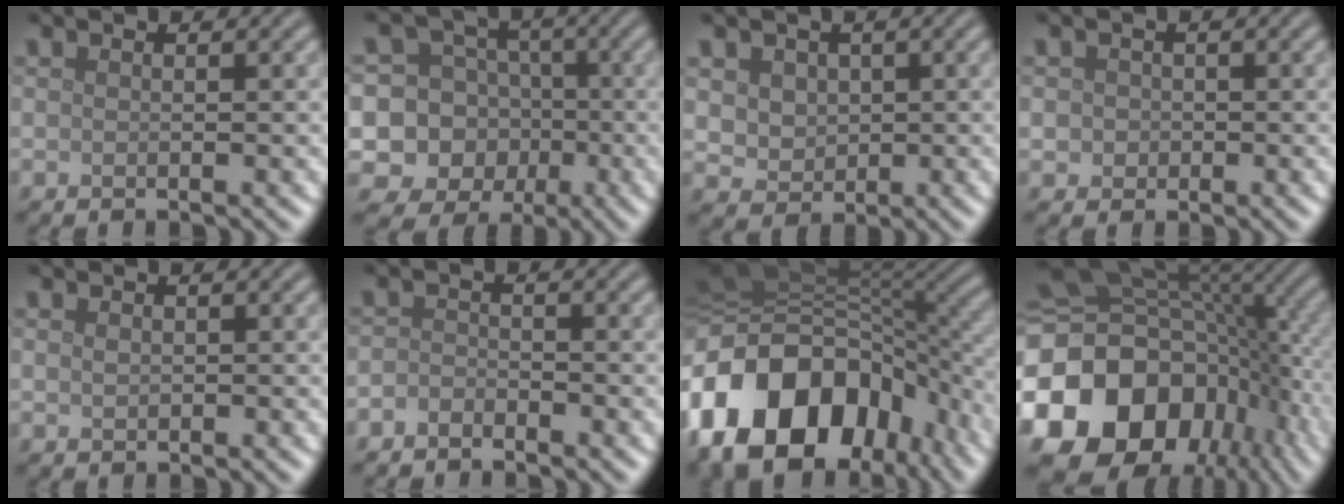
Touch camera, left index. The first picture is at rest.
{"total": 14.9, "force": [-2.8, 14.3, 2.7], "torque": [-0.092, 0.004, -0.061]}
{"total": 3.8, "force": [1.2, 3.2, 1.7], "torque": [-0.040, 0.005, 0.023]}
{"total": 1.6, "force": [0.1, 1.5, 0.5], "torque": [0.001, 0.000, 0.002]}
{"total": 0.7, "force": [0.1, 0.6, 0.4], "torque": [-0.009, -0.001, 0.003]}
{"total": 1.4, "force": [-1.2, 0.6, 0.4], "torque": [-0.007, 0.003, -0.027]}
{"total": 18.0, "force": [-7.0, 12.4, 11.0], "torque": [-0.245, -0.018, -0.120]}
{"total": 19.7, "force": [-5.8, 14.9, 11.5], "torque": [-0.242, -0.018, -0.089]}